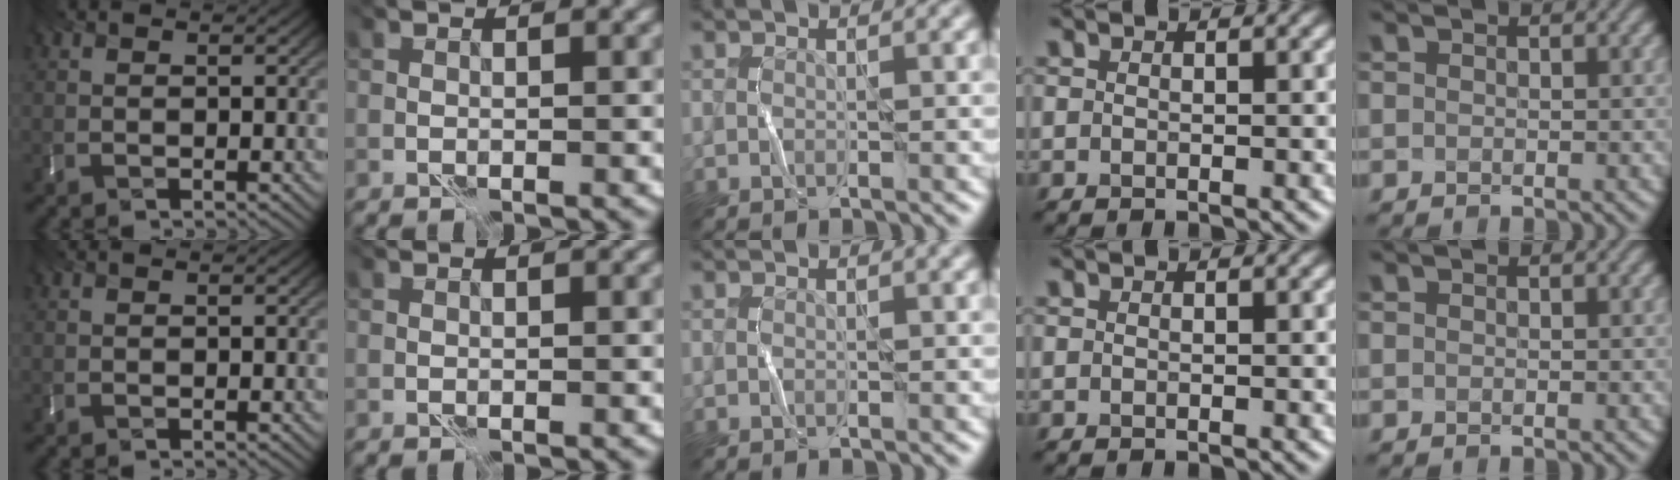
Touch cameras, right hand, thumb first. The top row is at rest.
{}